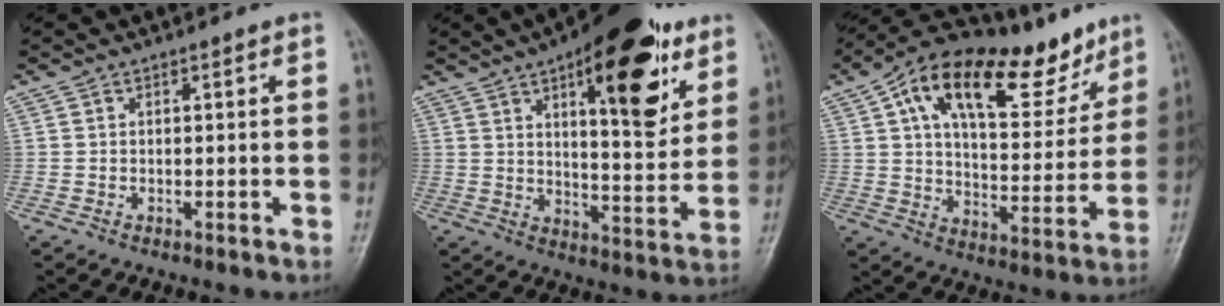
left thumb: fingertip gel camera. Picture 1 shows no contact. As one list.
[{"total": 21.5, "force": [10.4, 8.3, 16.9], "torque": [-0.199, -0.037, 0.150]}, {"total": 23.8, "force": [13.8, 10.5, 16.3], "torque": [-0.210, -0.018, 0.223]}]